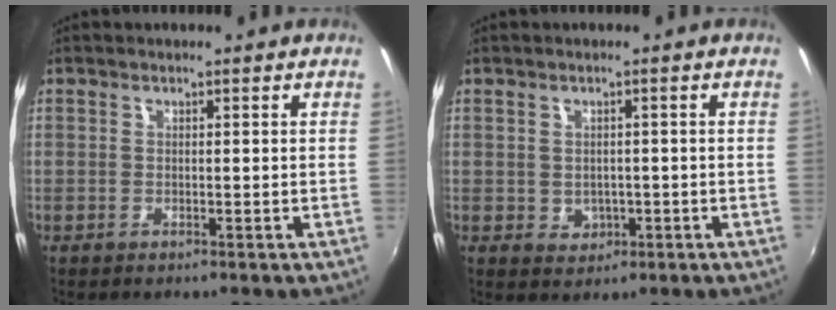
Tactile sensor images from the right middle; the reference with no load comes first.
{"total": 3.1, "force": [-0.5, 2.9, 1.2], "torque": [-0.023, 0.001, 0.001]}